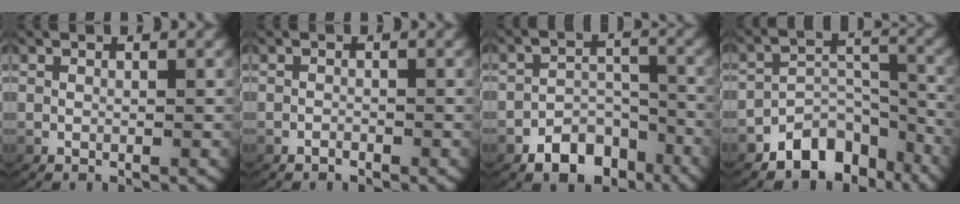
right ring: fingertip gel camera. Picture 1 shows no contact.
{"total": 0.7, "force": [-0.7, 0.1, 0.0], "torque": [-0.006, -0.008, -0.009]}
{"total": 5.8, "force": [-4.3, 3.4, 2.0], "torque": [-0.025, -0.009, -0.071]}
{"total": 6.5, "force": [-4.4, 3.7, 3.0], "torque": [-0.046, -0.016, -0.071]}